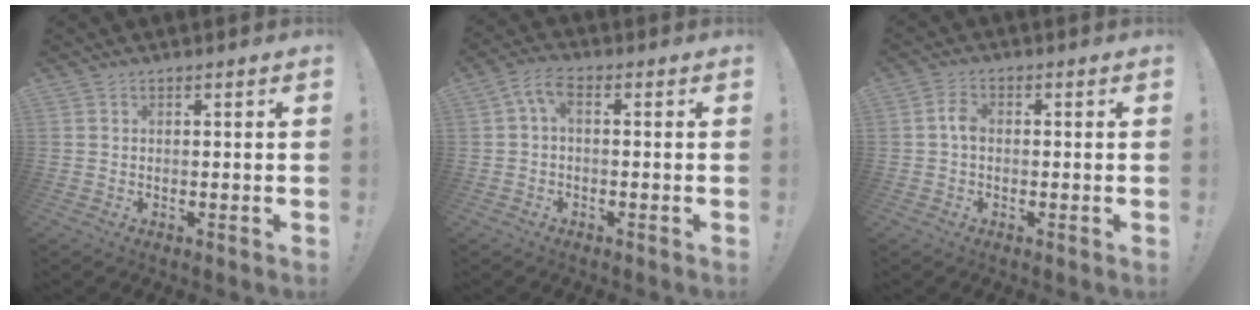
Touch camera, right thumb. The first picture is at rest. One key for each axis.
{"total": 4.8, "fx": 0.3, "fy": 1.9, "fz": 4.4, "tx": -0.091, "ty": 0.000, "tz": 0.008}
{"total": 5.3, "fx": -0.3, "fy": 3.6, "fz": 3.9, "tx": -0.076, "ty": 0.017, "tz": -0.004}